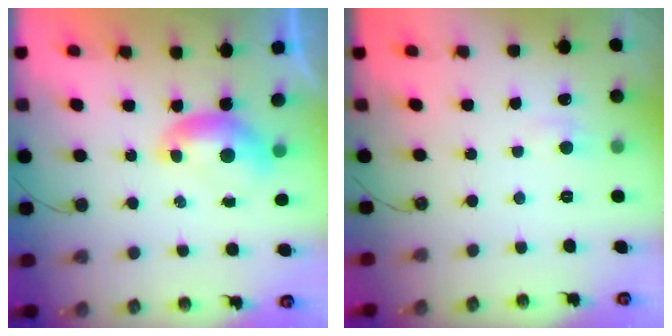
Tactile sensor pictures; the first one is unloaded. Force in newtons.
{"total": 1.3, "press": 1.1, "slide": 0.5}